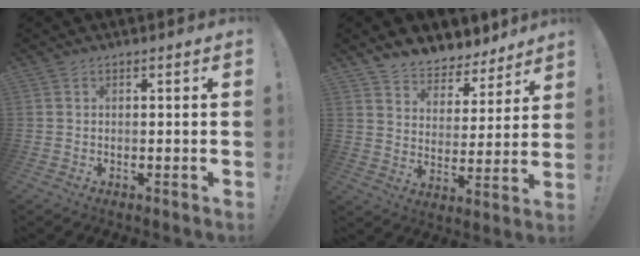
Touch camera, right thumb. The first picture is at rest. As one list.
[{"total": 7.5, "force": [6.6, 3.4, 0.9], "torque": [-0.019, -0.067, 0.124]}]